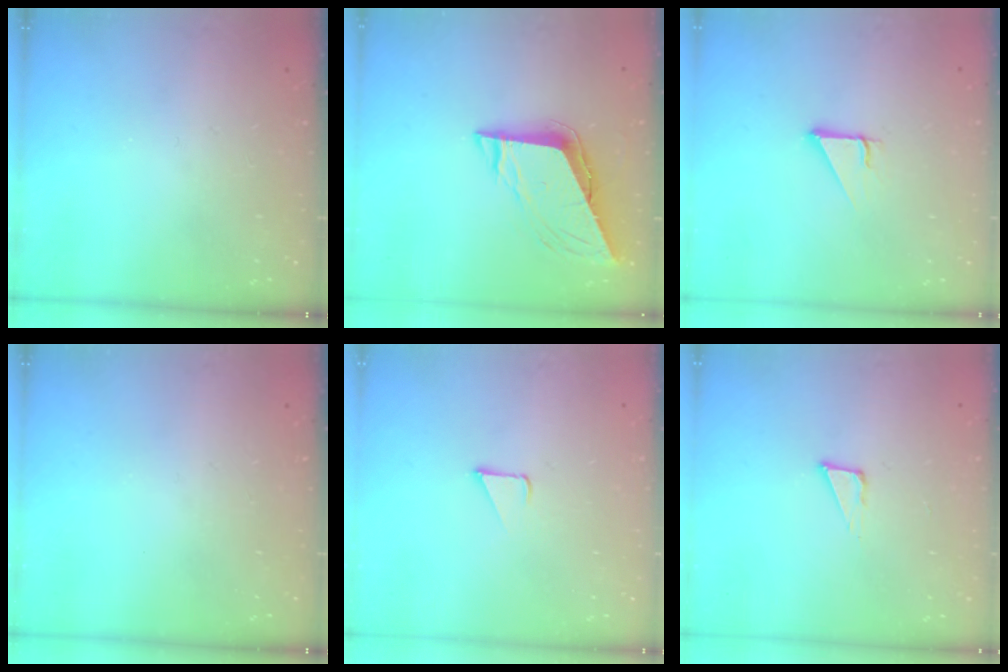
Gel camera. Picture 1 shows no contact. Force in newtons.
{"total": 8.4, "press": 8.4, "slide": 0.8}
{"total": 2.9, "press": 2.8, "slide": 0.2}
{"total": 0.0}
{"total": 2.4, "press": 2.4, "slide": 0.2}
{"total": 4.0, "press": 3.9, "slide": 0.8}